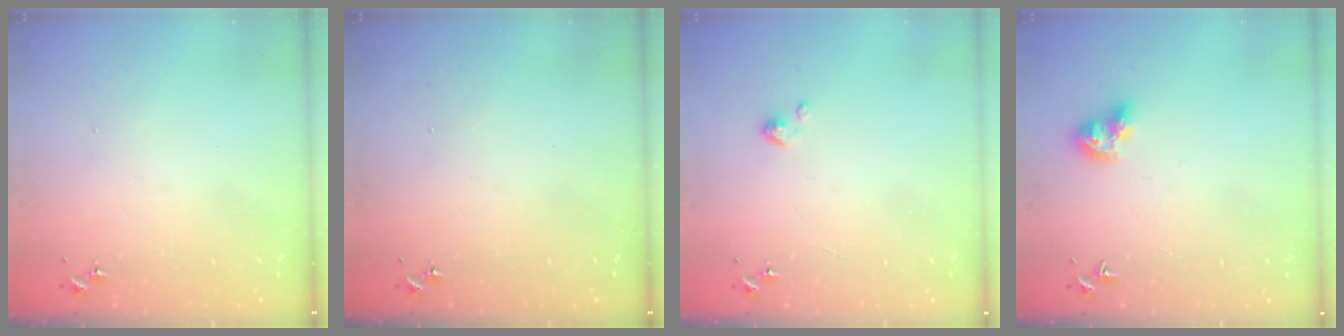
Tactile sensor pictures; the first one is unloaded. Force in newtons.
{"total": 0.0}
{"total": 2.7, "press": 2.7, "slide": 0.2}
{"total": 9.3, "press": 9.2, "slide": 1.2}